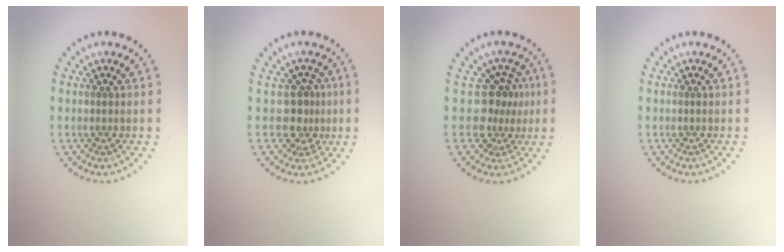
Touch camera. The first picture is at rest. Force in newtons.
{"total": 2.6, "press": 1.9, "slide": 1.7}
{"total": 3.2, "press": 2.2, "slide": 2.3}
{"total": 0.0}